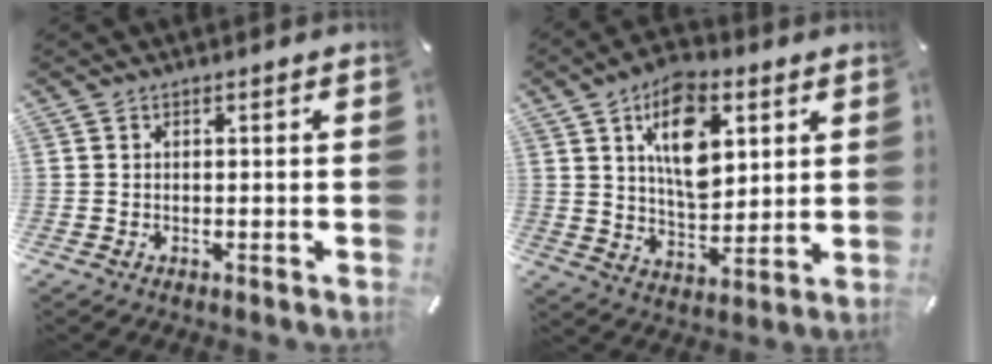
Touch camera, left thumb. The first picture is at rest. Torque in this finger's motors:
{"motor_torque": [2.06, 1.99, 1.91, -0.86, 0.48]}